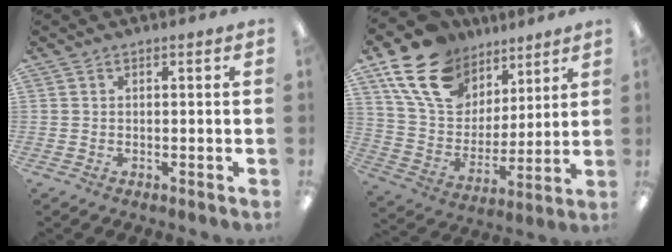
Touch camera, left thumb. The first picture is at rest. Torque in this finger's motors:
{"motor_torque": [0.57, 0.40, 1.56, -1.19, 0.15]}